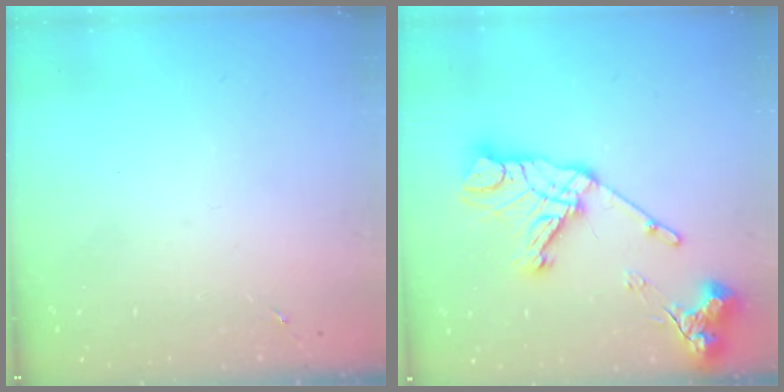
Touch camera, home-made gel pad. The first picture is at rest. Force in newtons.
{"total": 18.1, "press": 18.0, "slide": 2.1}